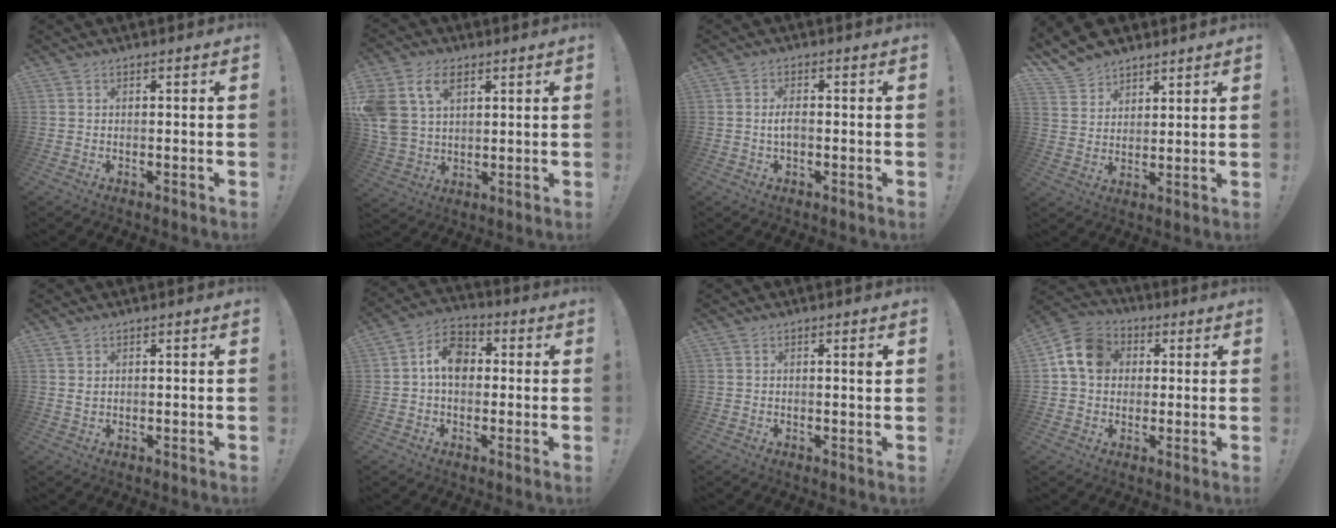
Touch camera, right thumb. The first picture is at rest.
{"total": 12.2, "force": [5.5, 8.3, 7.1], "torque": [-0.148, -0.017, 0.108]}
{"total": 3.1, "force": [-0.6, 1.3, 2.7], "torque": [-0.055, 0.002, -0.012]}
{"total": 8.7, "force": [7.2, 4.3, 2.0], "torque": [-0.050, -0.049, 0.145]}
{"total": 1.2, "force": [0.8, 0.4, 0.8], "torque": [-0.012, -0.003, 0.013]}
{"total": 9.5, "force": [1.2, 6.8, 6.5], "torque": [-0.091, 0.011, 0.023]}
{"total": 1.3, "force": [0.4, -0.2, 1.2], "torque": [-0.013, -0.004, 0.003]}
{"total": 11.8, "force": [2.8, 9.7, 6.1], "torque": [-0.086, 0.010, 0.060]}